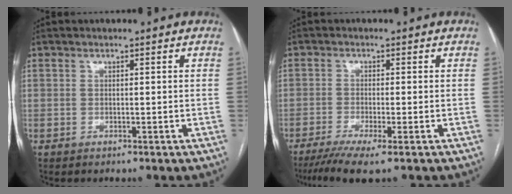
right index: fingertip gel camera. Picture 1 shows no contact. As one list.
[{"total": 6.1, "force": [-4.2, 0.1, 4.4], "torque": [-0.069, -0.014, -0.071]}]